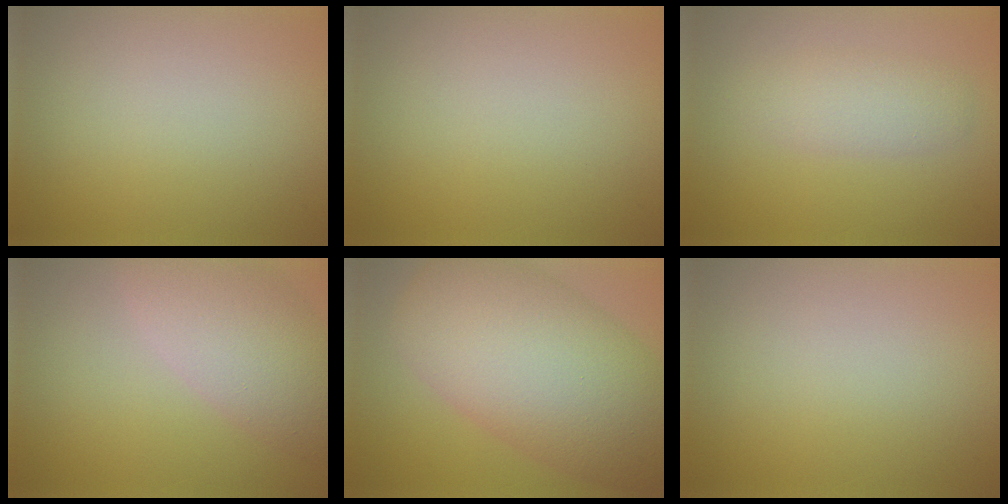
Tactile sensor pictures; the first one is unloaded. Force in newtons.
{"total": 0.0}
{"total": 2.7, "press": 2.7, "slide": 0.1}
{"total": 5.9, "press": 5.8, "slide": 0.7}
{"total": 12.7, "press": 12.7, "slide": 0.5}
{"total": 0.0}